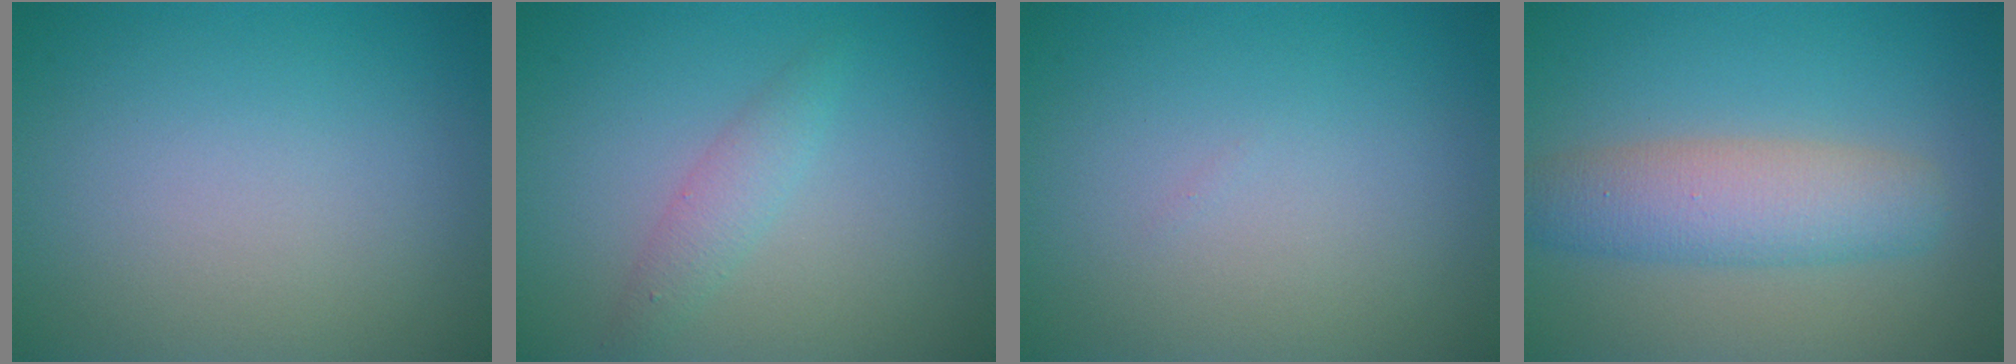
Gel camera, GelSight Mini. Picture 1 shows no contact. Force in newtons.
{"total": 1.8, "press": 1.8, "slide": 0.0}
{"total": 0.0}
{"total": 4.8, "press": 4.8, "slide": 0.2}